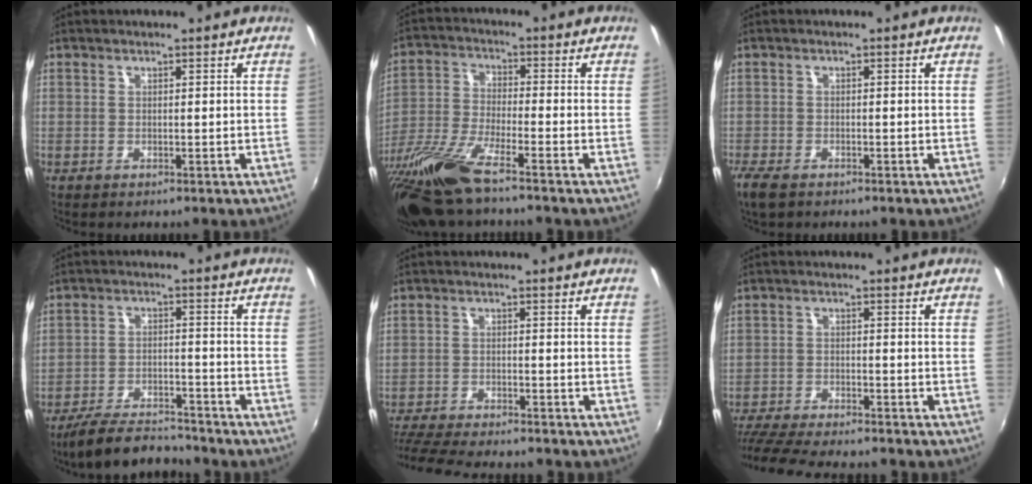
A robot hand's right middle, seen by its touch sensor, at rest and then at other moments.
{"total": 16.1, "force": [-12.5, 1.7, 10.1], "torque": [-0.220, -0.044, -0.241]}
{"total": 4.1, "force": [-3.1, 1.6, 2.1], "torque": [-0.055, -0.016, -0.062]}
{"total": 10.7, "force": [-9.8, 2.4, 3.7], "torque": [-0.096, -0.004, -0.161]}
{"total": 12.4, "force": [-11.1, 1.8, 5.2], "torque": [-0.125, -0.027, -0.187]}
{"total": 13.8, "force": [-12.2, 2.1, 6.1], "torque": [-0.140, -0.030, -0.204]}